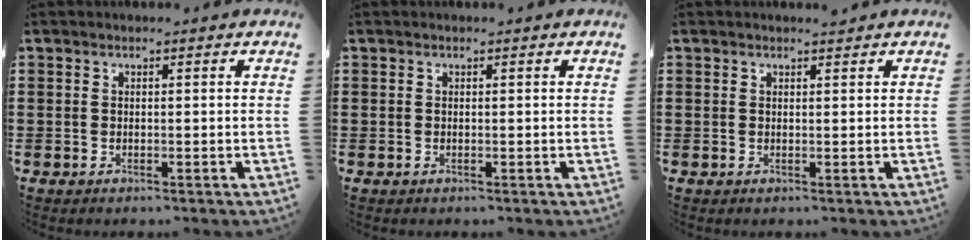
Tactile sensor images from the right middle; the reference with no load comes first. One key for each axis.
{"total": 0.0}
{"total": 0.6, "fx": 0.5, "fy": 0.3, "fz": 0.0, "tx": -0.003, "ty": 0.000, "tz": 0.011}